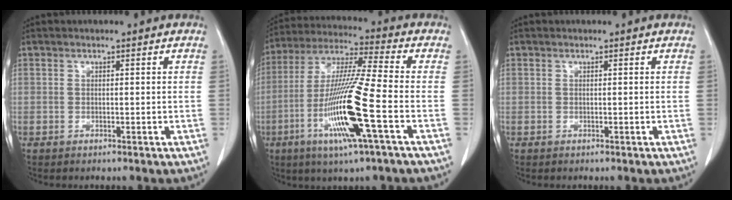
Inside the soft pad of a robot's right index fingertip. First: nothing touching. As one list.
[{"total": 16.1, "force": [-5.3, -0.3, 15.2], "torque": [-0.309, -0.018, -0.106]}, {"total": 0.0}]